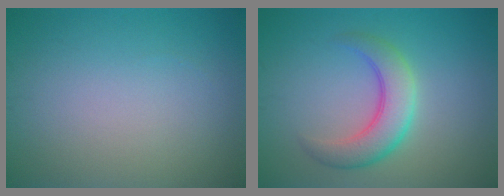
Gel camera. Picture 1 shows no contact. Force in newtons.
{"total": 4.6, "press": 4.6, "slide": 0.1}